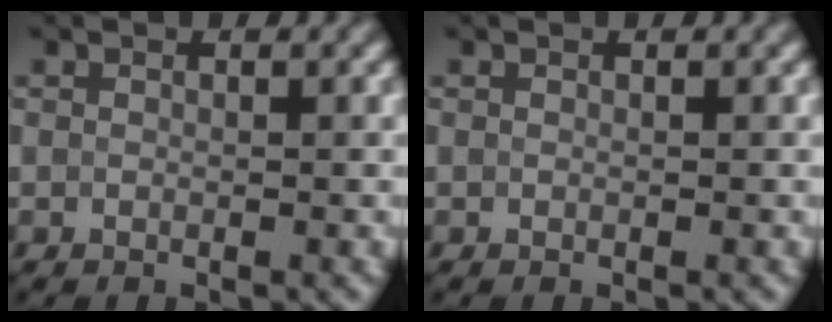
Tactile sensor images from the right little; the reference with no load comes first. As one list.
[{"total": 0.0}]